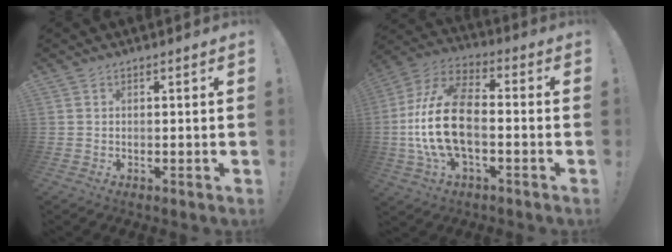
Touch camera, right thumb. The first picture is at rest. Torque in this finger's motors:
{"motor_torque": [0.22, 1.01, 2.23, -0.54, 0.37]}